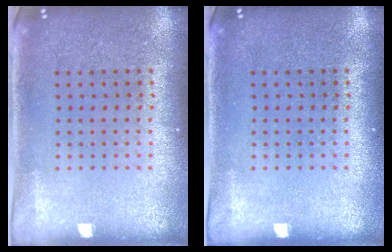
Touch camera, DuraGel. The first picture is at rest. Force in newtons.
{"total": 0.0}